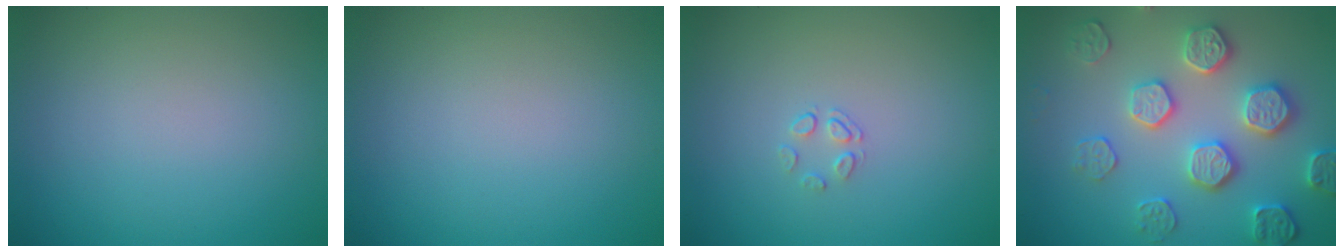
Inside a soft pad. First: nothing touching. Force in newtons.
{"total": 0.0}
{"total": 1.1, "press": 0.5, "slide": 1.0}
{"total": 4.9, "press": 4.7, "slide": 1.3}